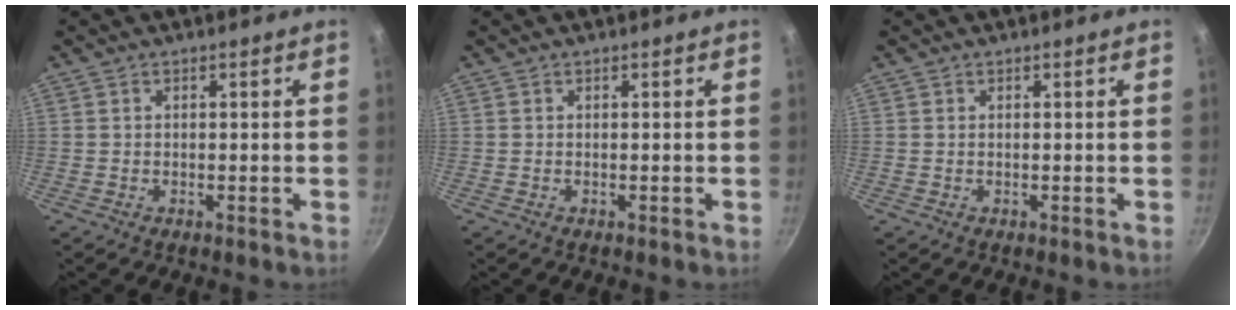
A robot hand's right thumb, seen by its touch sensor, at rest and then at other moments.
{"total": 0.0}
{"total": 0.0}